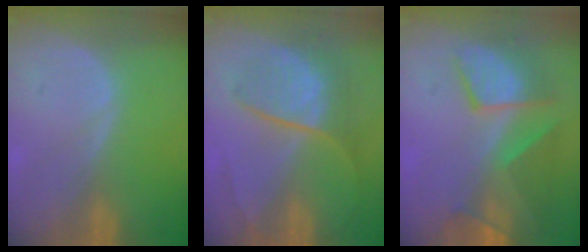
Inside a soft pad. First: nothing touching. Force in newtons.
{"total": 7.0, "press": 6.9, "slide": 1.5}
{"total": 9.4, "press": 8.4, "slide": 4.2}